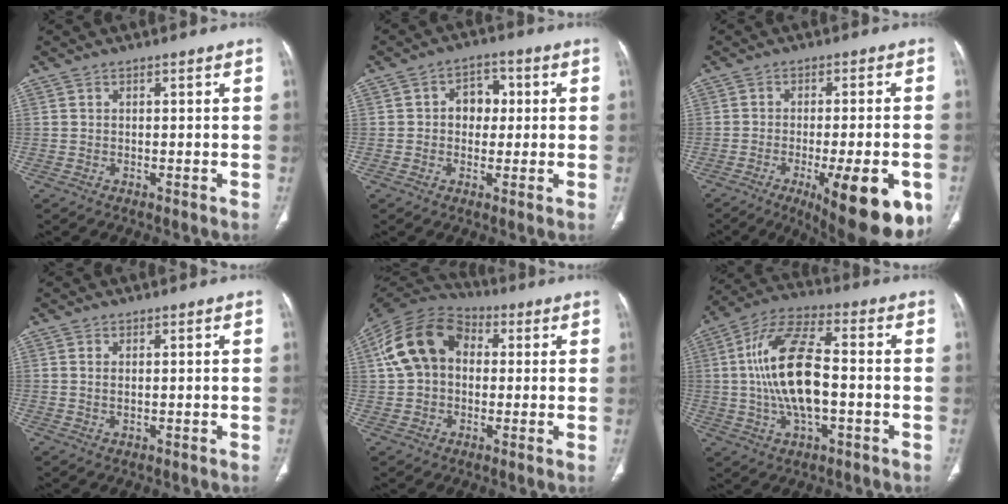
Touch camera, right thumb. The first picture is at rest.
{"total": 5.9, "force": [0.6, 4.6, 3.6], "torque": [-0.021, 0.011, 0.003]}
{"total": 17.9, "force": [-7.5, 5.2, 15.4], "torque": [-0.158, -0.001, -0.093]}
{"total": 1.4, "force": [0.4, 0.6, 1.2], "torque": [-0.028, -0.003, 0.012]}
{"total": 15.1, "force": [2.6, 11.1, 9.9], "torque": [-0.175, 0.032, 0.036]}
{"total": 16.4, "force": [-0.8, 7.3, 14.7], "torque": [-0.290, 0.025, -0.017]}